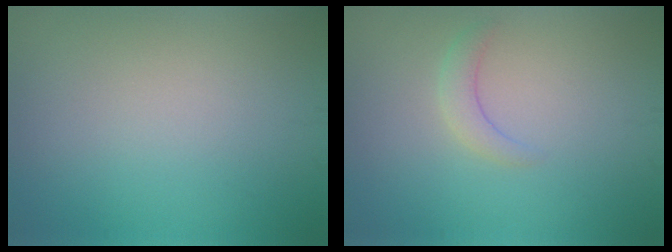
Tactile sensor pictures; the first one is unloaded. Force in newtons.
{"total": 1.5, "press": 1.5, "slide": 0.3}